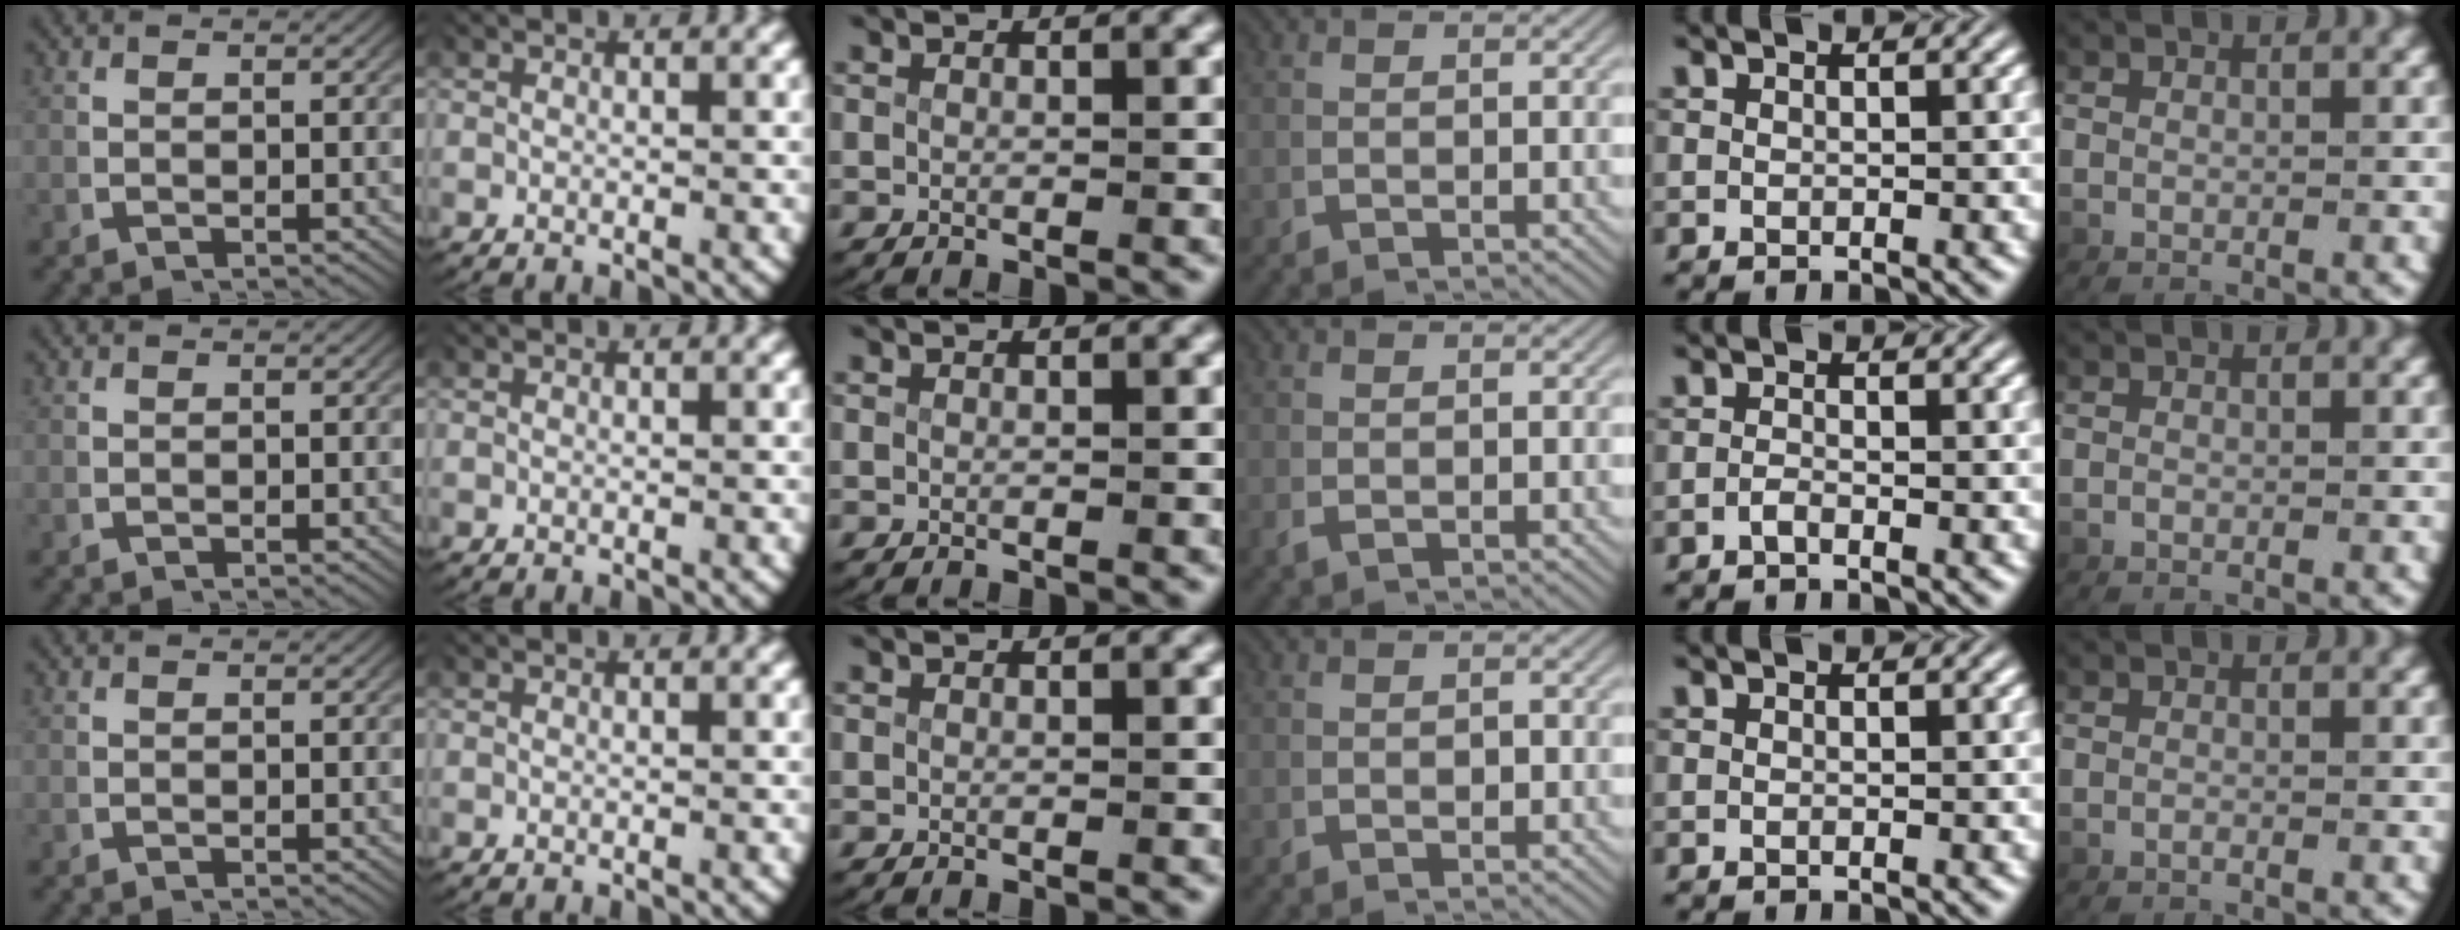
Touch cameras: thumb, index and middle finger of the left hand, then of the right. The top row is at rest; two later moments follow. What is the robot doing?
{"motion": "lift_and_place", "object": "paper"}